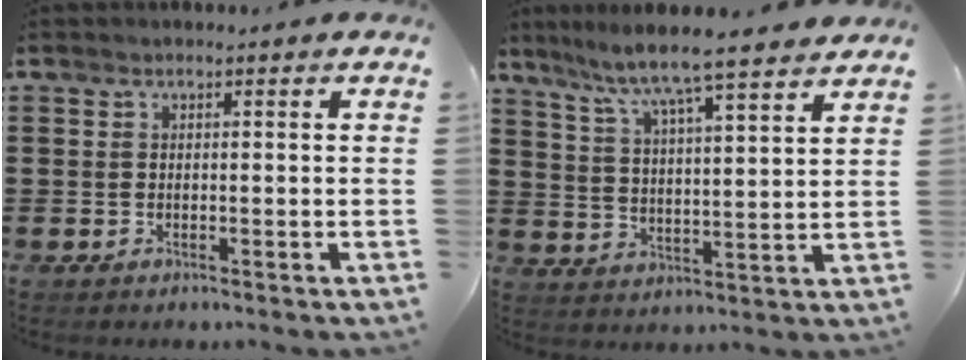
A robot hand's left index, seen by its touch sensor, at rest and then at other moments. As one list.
[{"total": 6.6, "force": [6.1, -0.5, 2.7], "torque": [-0.078, -0.042, 0.099]}]